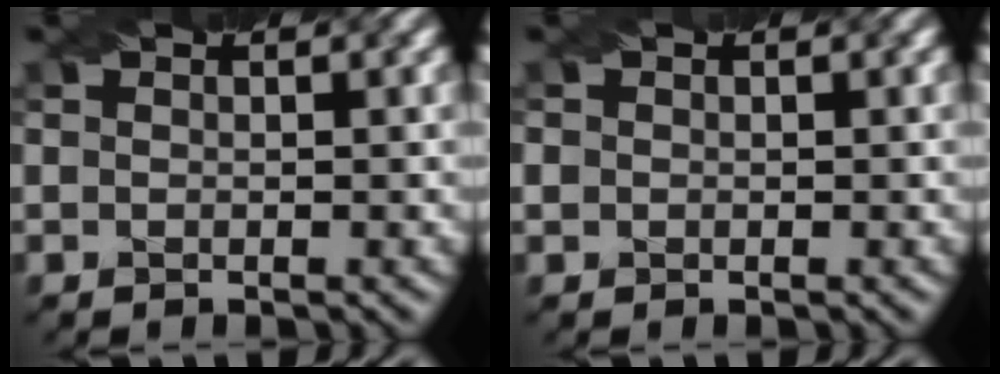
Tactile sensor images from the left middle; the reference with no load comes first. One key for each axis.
{"total": 0.9, "fx": 0.0, "fy": 0.9, "fz": 0.2, "tx": 0.000, "ty": 0.002, "tz": -0.002}